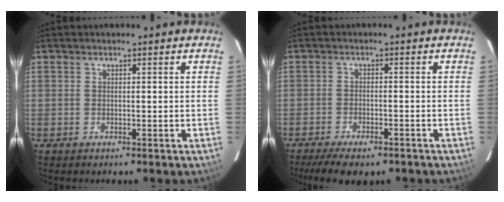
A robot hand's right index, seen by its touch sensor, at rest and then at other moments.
{"total": 9.7, "force": [-7.5, 3.2, 5.2], "torque": [-0.121, -0.024, -0.117]}